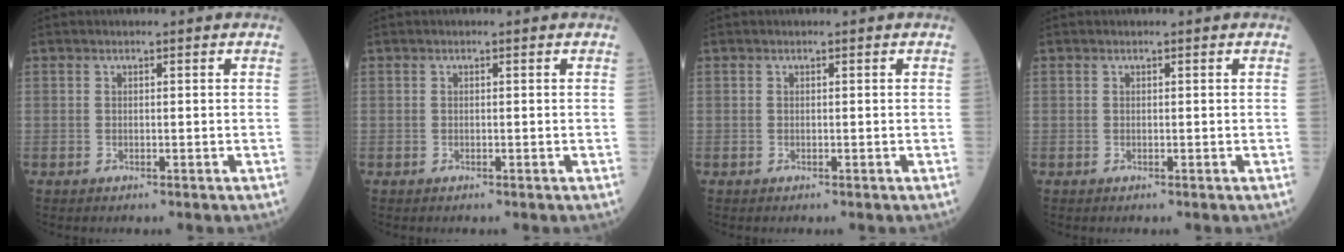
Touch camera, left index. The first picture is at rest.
{"total": 0.0}
{"total": 0.0}
{"total": 0.0}